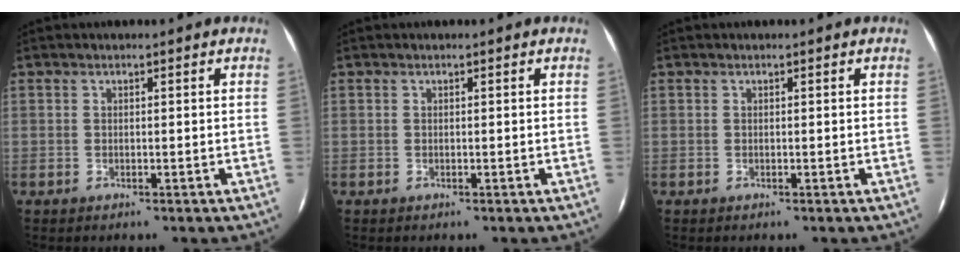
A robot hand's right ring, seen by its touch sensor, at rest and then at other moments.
{"total": 0.0}
{"total": 0.0}